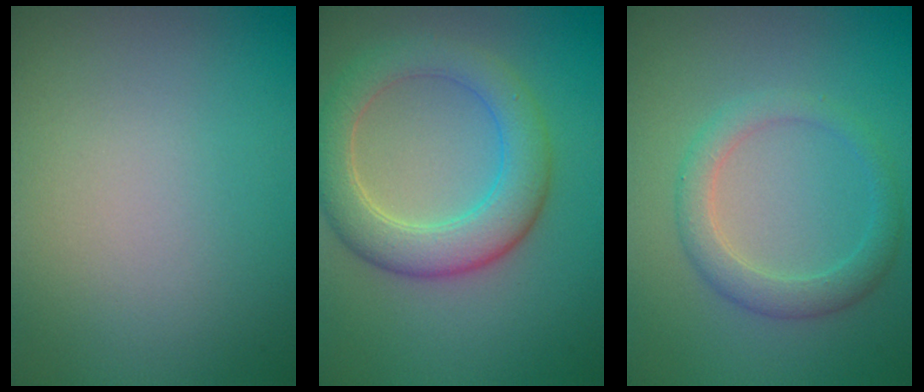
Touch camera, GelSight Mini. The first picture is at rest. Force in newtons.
{"total": 5.5, "press": 5.4, "slide": 0.3}
{"total": 2.7, "press": 2.7, "slide": 0.2}